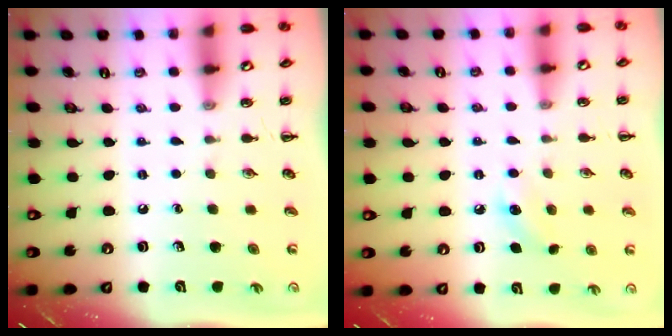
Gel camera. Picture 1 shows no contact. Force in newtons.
{"total": 5.2, "press": 5.0, "slide": 1.5}